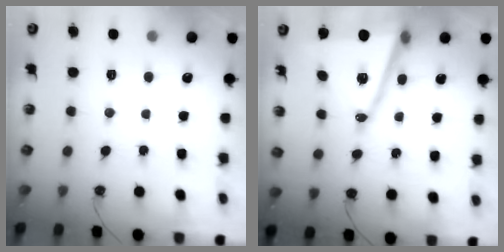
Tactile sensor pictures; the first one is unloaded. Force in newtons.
{"total": 16.6, "press": 16.2, "slide": 3.6}